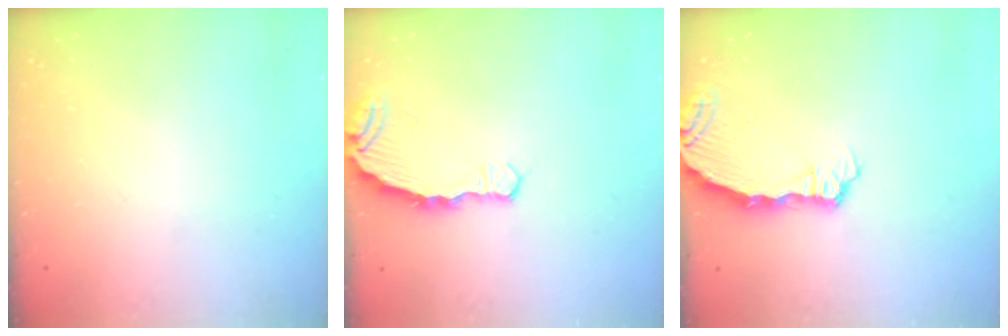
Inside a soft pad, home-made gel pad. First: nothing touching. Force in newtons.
{"total": 5.7, "press": 5.7, "slide": 0.3}
{"total": 7.6, "press": 5.6, "slide": 5.1}